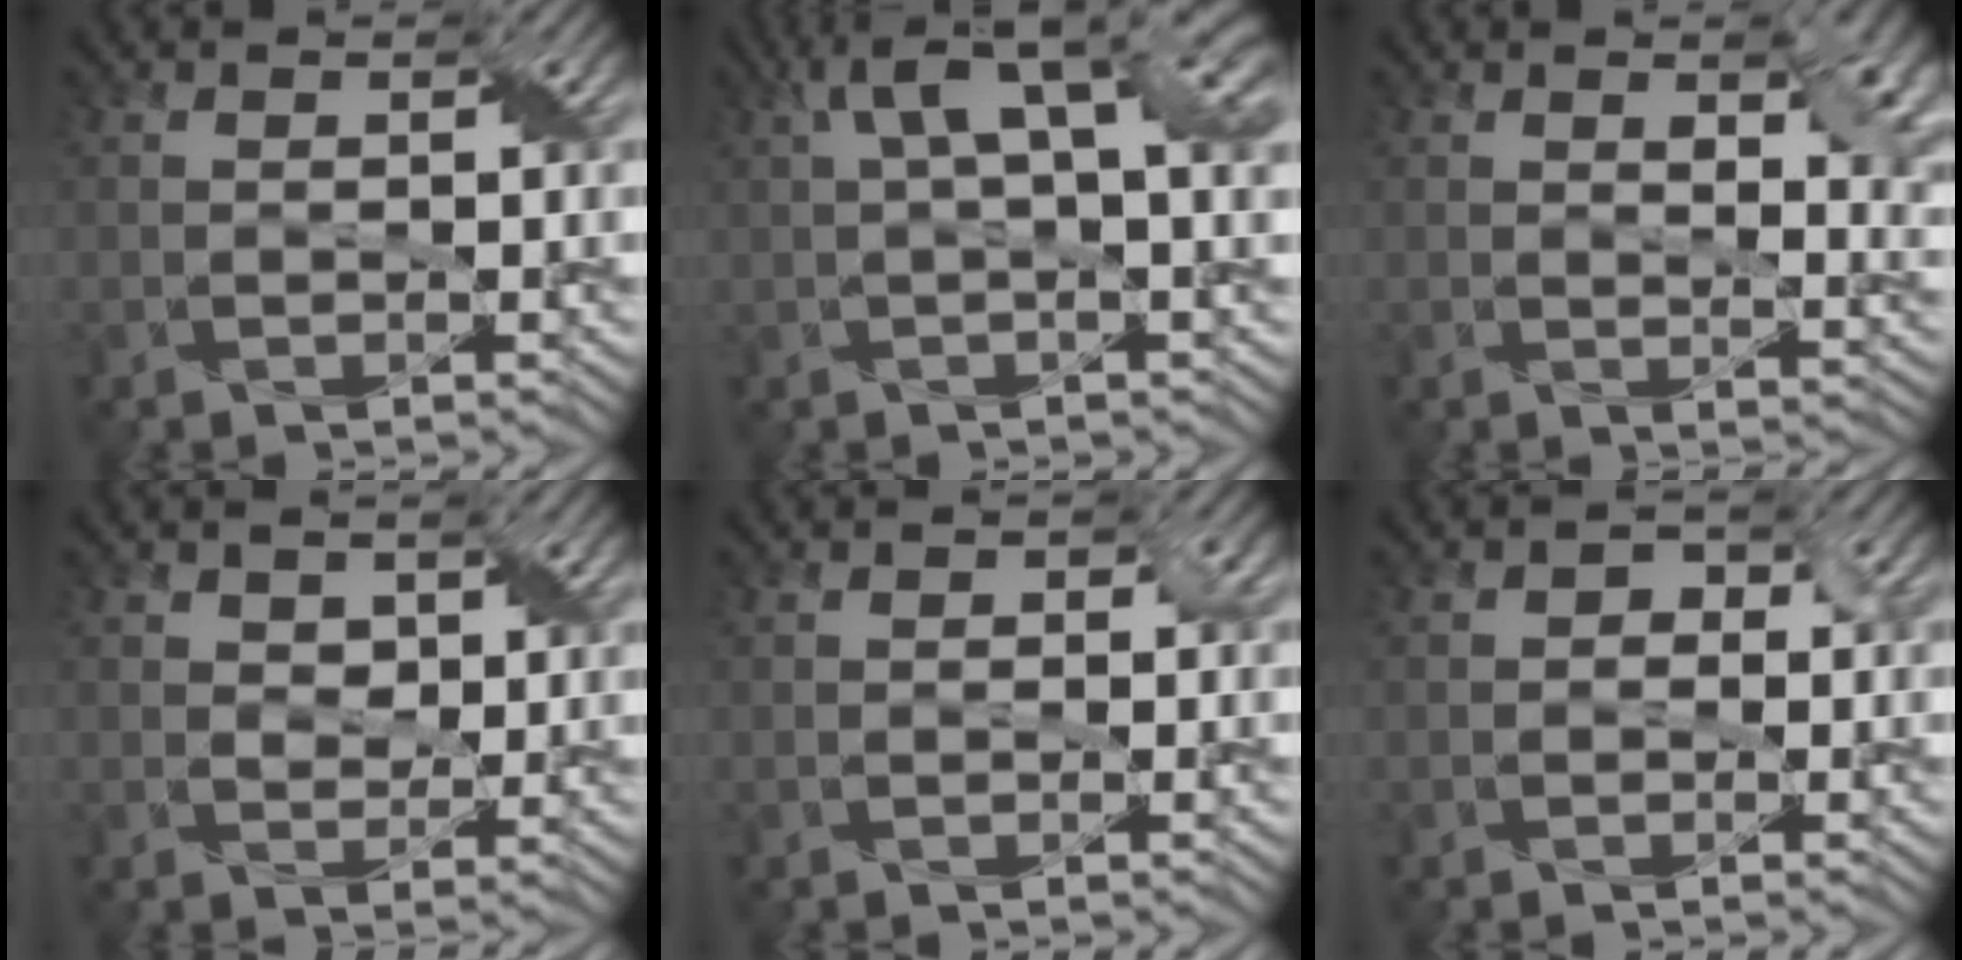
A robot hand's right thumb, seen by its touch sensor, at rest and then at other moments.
{"total": 9.9, "force": [3.2, 2.9, 8.9], "torque": [-0.164, 0.022, 0.054]}
{"total": 7.9, "force": [3.2, 3.7, 6.2], "torque": [-0.084, -0.013, 0.061]}
{"total": 2.7, "force": [1.4, 1.9, 1.2], "torque": [-0.034, -0.002, 0.018]}
{"total": 0.7, "force": [-0.1, 0.7, 0.2], "torque": [-0.003, -0.004, -0.005]}
{"total": 1.4, "force": [-0.2, 1.3, 0.5], "torque": [-0.005, 0.000, -0.008]}